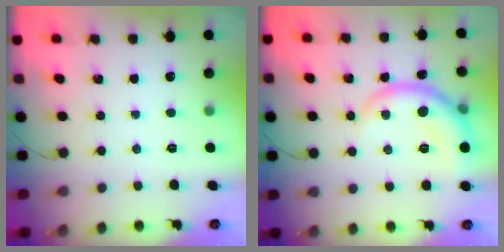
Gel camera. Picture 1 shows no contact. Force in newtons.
{"total": 10.2, "press": 10.1, "slide": 0.9}